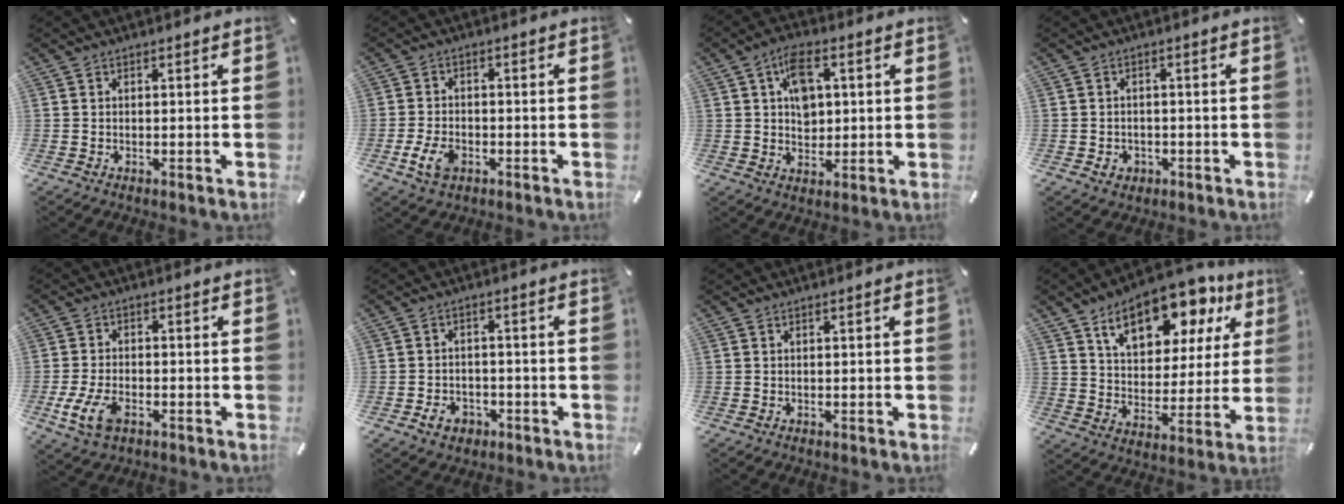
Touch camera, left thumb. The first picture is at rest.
{"total": 6.1, "force": [-2.5, 4.0, 3.8], "torque": [-0.093, 0.005, -0.049]}
{"total": 8.4, "force": [2.0, 6.1, 5.5], "torque": [-0.074, 0.000, 0.034]}
{"total": 3.0, "force": [-0.9, 2.8, 0.8], "torque": [-0.007, 0.001, -0.019]}
{"total": 8.3, "force": [-3.2, 5.0, 5.8], "torque": [-0.143, 0.001, -0.061]}
{"total": 5.0, "force": [-2.3, 4.0, 1.7], "torque": [-0.031, 0.005, -0.043]}
{"total": 0.0}
{"total": 18.1, "force": [11.4, 9.7, 10.1], "torque": [-0.159, -0.057, 0.194]}